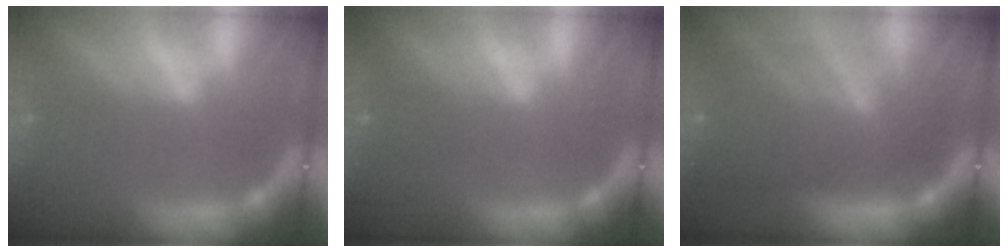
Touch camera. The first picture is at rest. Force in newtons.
{"total": 1.5}
{"total": 9.0}